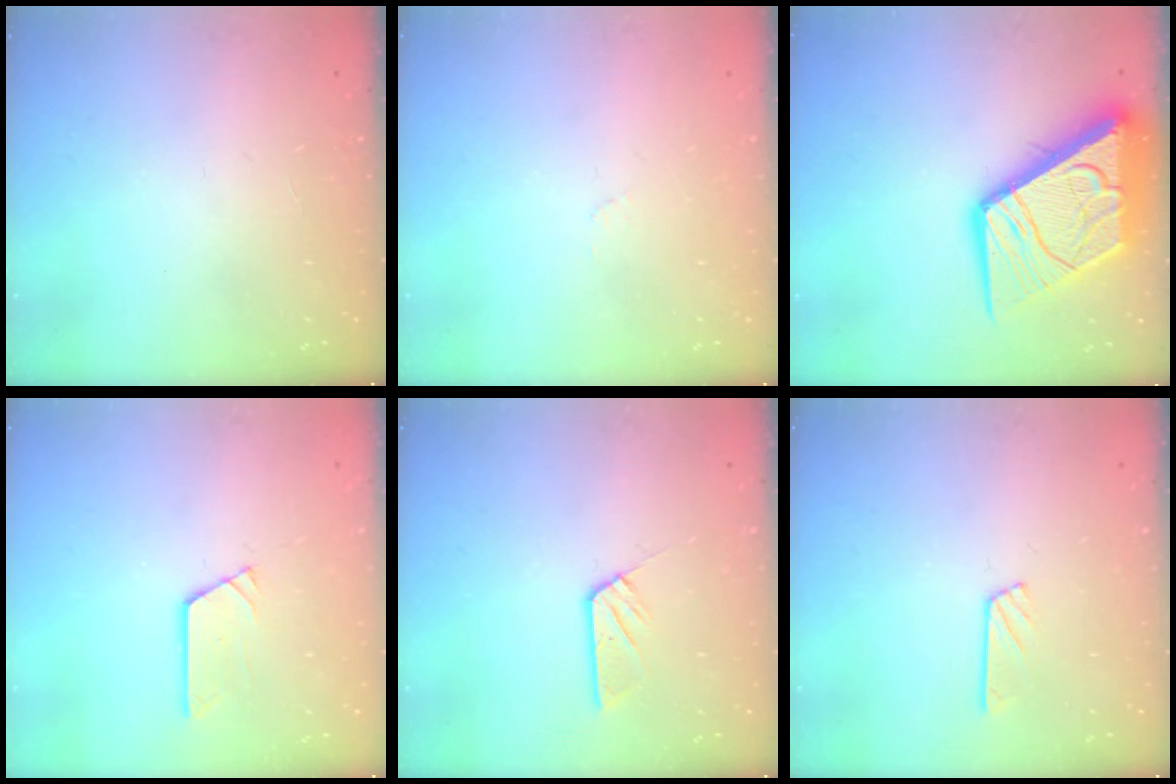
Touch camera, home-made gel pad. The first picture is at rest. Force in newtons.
{"total": 2.5, "press": 2.4, "slide": 0.3}
{"total": 21.3, "press": 21.2, "slide": 2.3}
{"total": 2.9, "press": 2.9, "slide": 0.3}
{"total": 5.8, "press": 5.8, "slide": 0.3}
{"total": 3.9, "press": 3.9, "slide": 0.4}